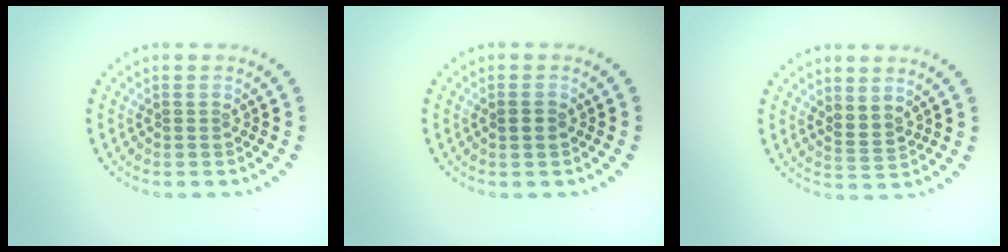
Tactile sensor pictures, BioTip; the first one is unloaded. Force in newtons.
{"total": 1.1, "press": 1.0, "slide": 0.2}
{"total": 1.8, "press": 1.3, "slide": 1.3}